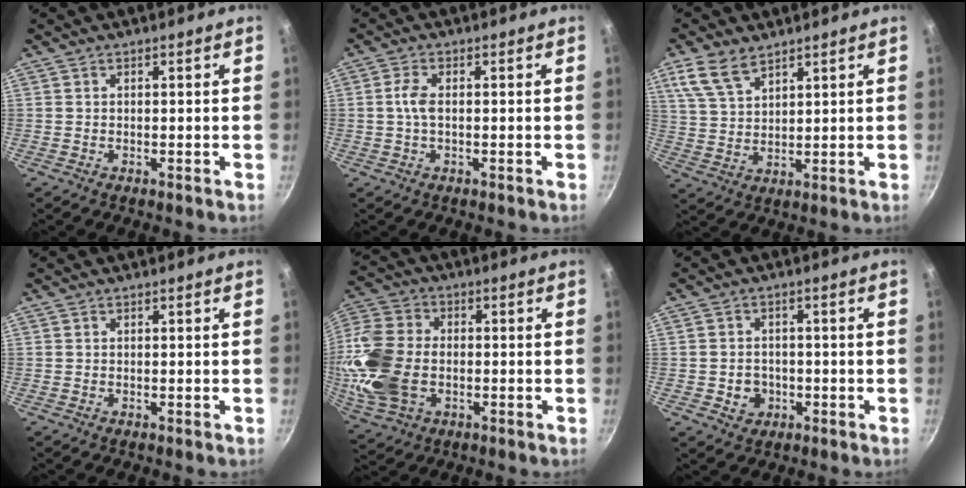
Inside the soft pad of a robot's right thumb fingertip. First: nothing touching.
{"total": 3.2, "force": [0.0, 1.4, 2.9], "torque": [-0.069, 0.006, -0.003]}
{"total": 8.0, "force": [5.3, 3.9, 4.5], "torque": [-0.082, -0.018, 0.114]}
{"total": 0.0}
{"total": 17.3, "force": [-2.3, 12.0, 12.2], "torque": [-0.252, 0.016, -0.045]}
{"total": 4.3, "force": [-1.1, 3.8, 1.6], "torque": [-0.011, 0.014, -0.009]}